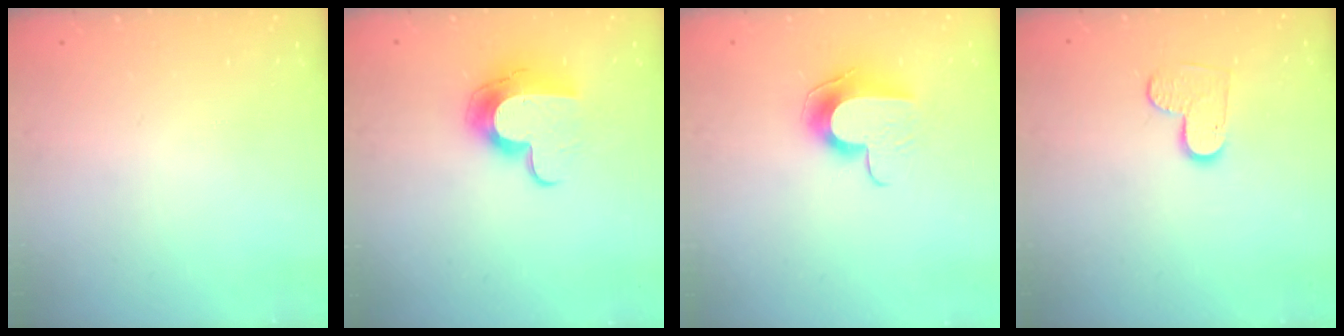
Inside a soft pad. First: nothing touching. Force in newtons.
{"total": 12.2, "press": 12.2, "slide": 0.3}
{"total": 9.9, "press": 9.9, "slide": 0.3}
{"total": 7.5, "press": 7.5, "slide": 0.5}